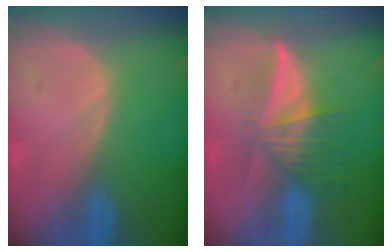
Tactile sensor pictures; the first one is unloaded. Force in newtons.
{"total": 6.0, "press": 5.7, "slide": 1.9}